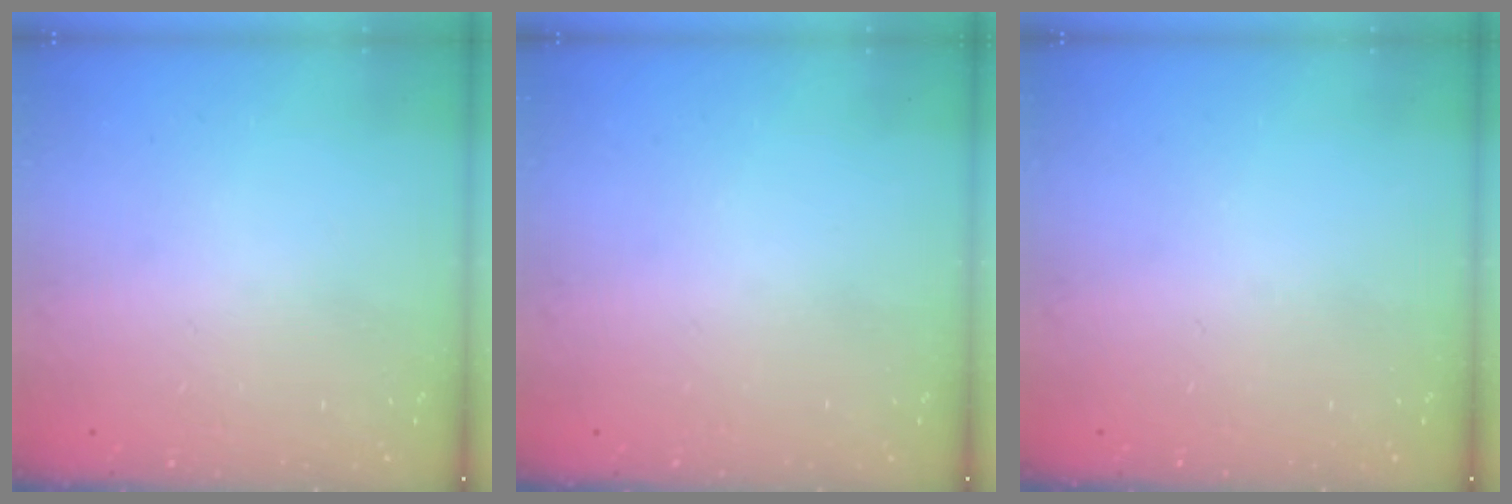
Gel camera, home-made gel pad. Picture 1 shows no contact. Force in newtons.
{"total": 0.0}
{"total": 0.0}